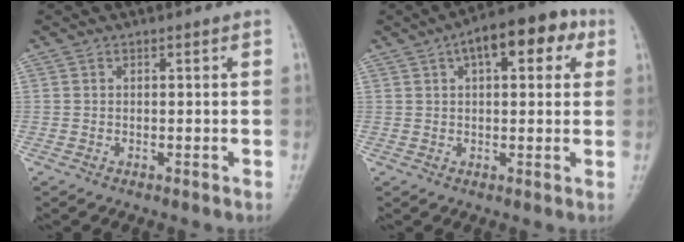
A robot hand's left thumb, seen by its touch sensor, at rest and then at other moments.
{"total": 11.9, "force": [4.7, 5.5, 9.4], "torque": [-0.099, 0.018, 0.057]}